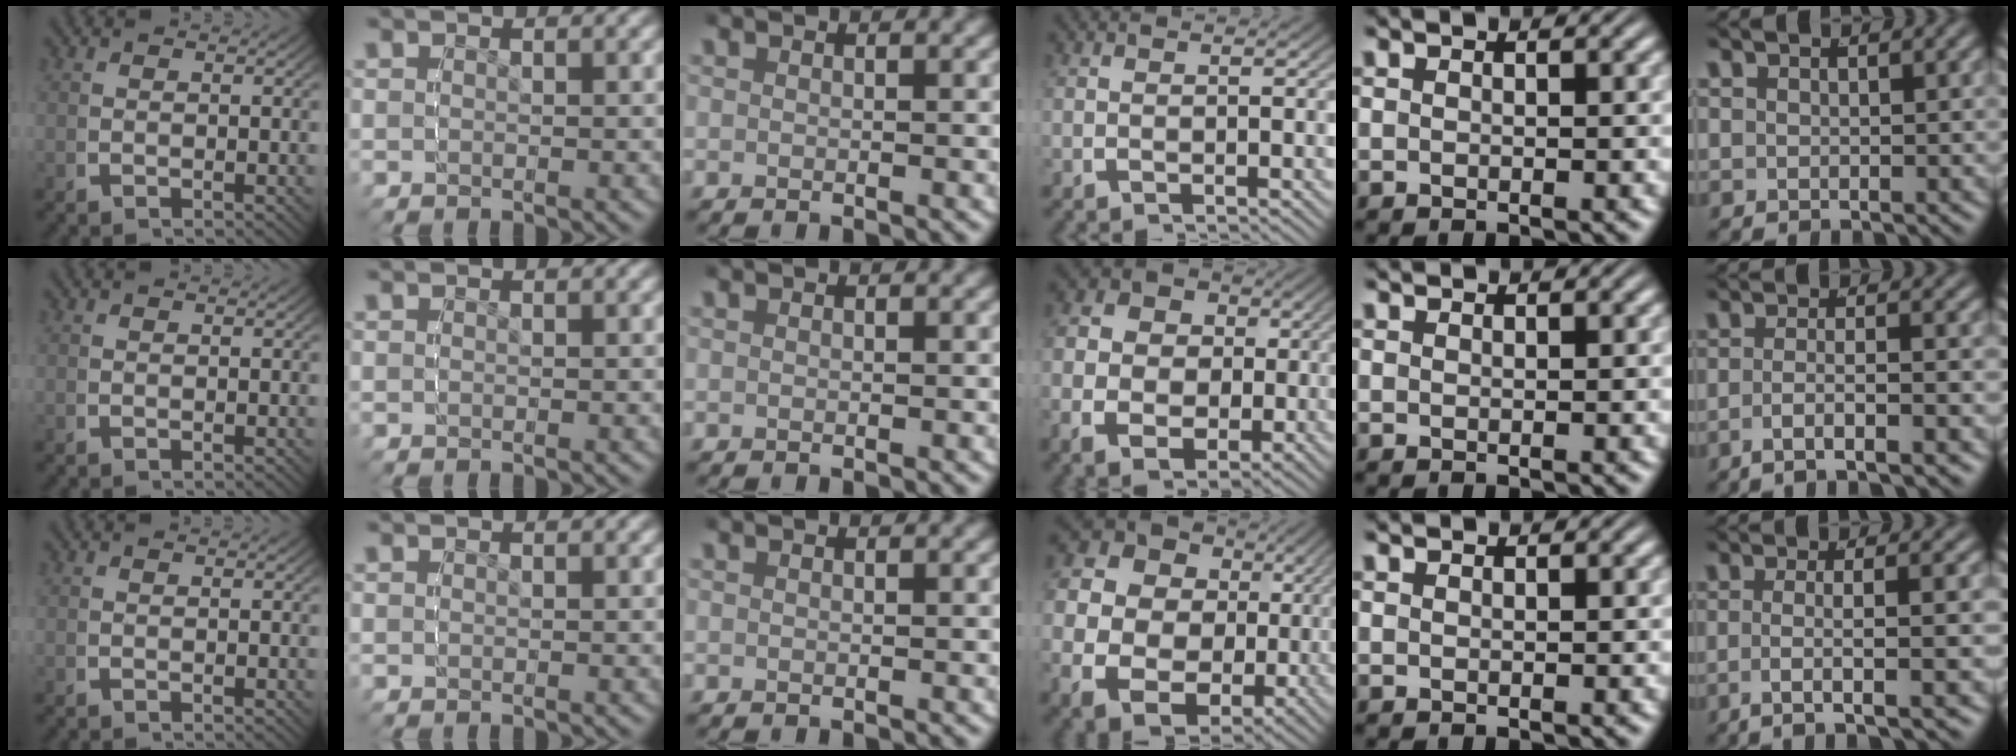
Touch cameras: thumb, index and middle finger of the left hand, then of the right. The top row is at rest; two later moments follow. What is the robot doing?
{"motion": "grasp_and_lifting", "object": "sponge"}